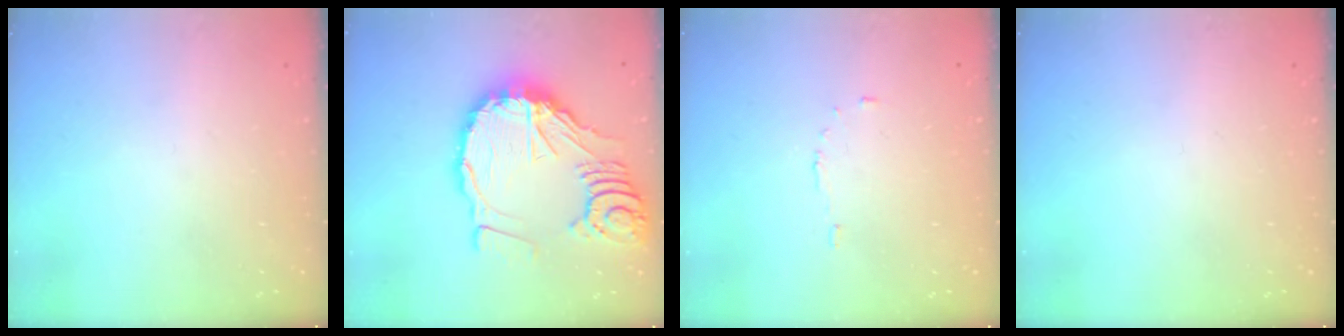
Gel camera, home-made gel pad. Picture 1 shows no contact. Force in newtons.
{"total": 22.6, "press": 22.4, "slide": 3.0}
{"total": 3.8, "press": 3.8, "slide": 0.2}
{"total": 0.0}